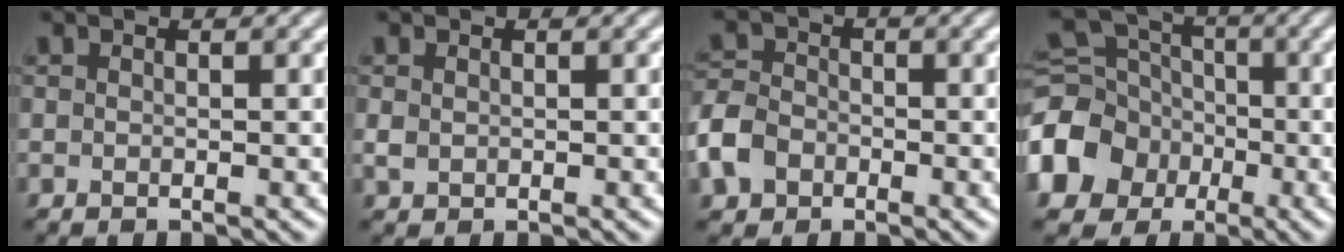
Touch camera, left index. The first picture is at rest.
{"total": 0.8, "force": [0.1, 0.7, 0.3], "torque": [-0.007, -0.001, -0.001]}
{"total": 4.3, "force": [-1.9, 3.3, 1.9], "torque": [-0.048, 0.007, -0.052]}
{"total": 8.5, "force": [-3.0, 7.0, 3.7], "torque": [-0.102, -0.007, -0.068]}